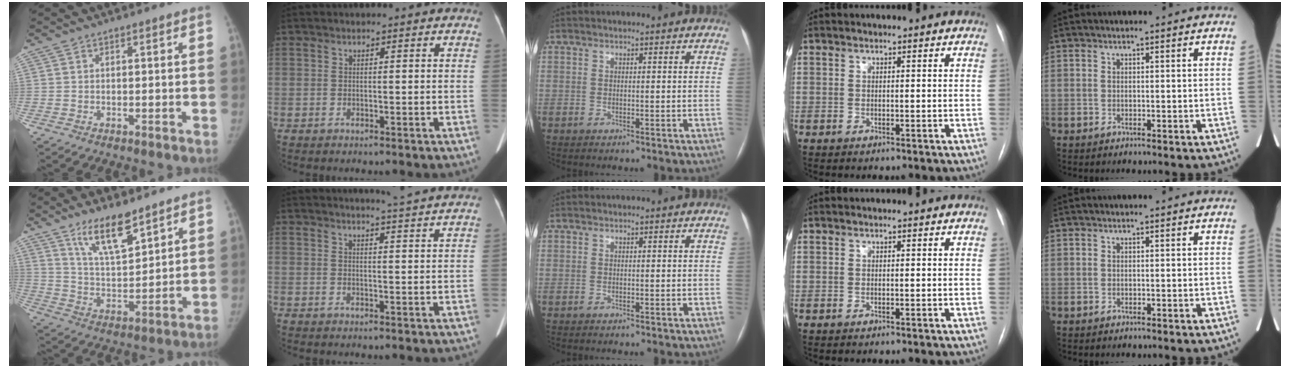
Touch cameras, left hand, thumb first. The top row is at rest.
{"thumb": {"total": 11.3, "force": [8.0, 3.4, 7.2], "torque": [-0.112, -0.058, 0.155]}, "index": {"total": 7.7, "force": [7.2, -1.1, 2.3], "torque": [-0.036, -0.005, 0.076]}}